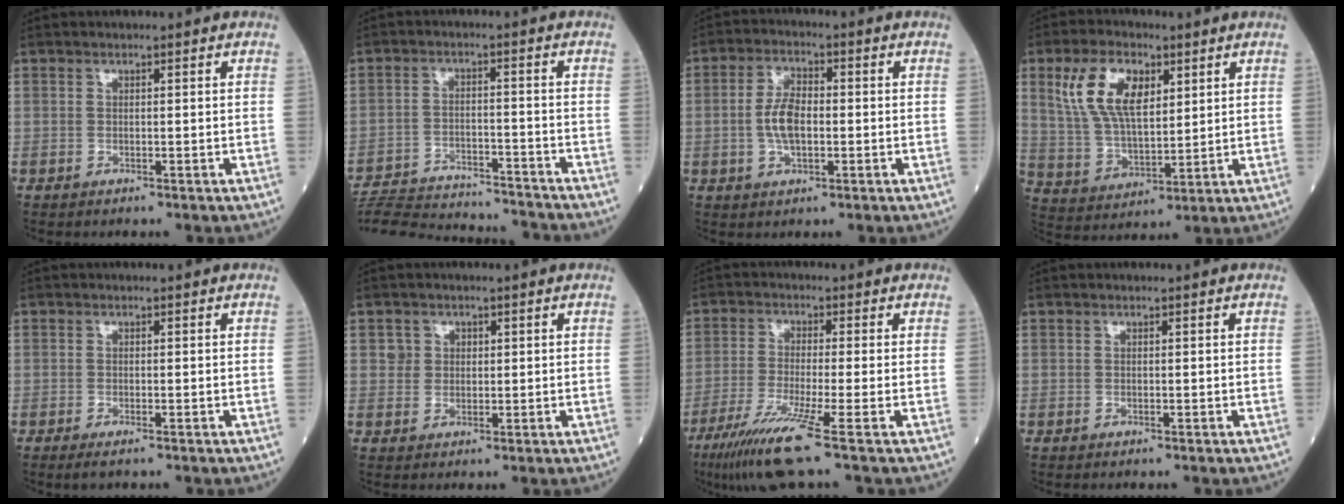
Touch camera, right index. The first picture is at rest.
{"total": 17.9, "force": [-17.2, 1.5, 4.8], "torque": [-0.104, -0.012, -0.254]}
{"total": 5.7, "force": [-0.6, 2.7, 5.0], "torque": [-0.106, 0.007, -0.014]}
{"total": 11.1, "force": [4.7, 5.4, 8.6], "torque": [-0.188, 0.018, 0.096]}
{"total": 1.5, "force": [-1.0, 0.2, 1.2], "torque": [-0.022, -0.005, -0.018]}
{"total": 2.3, "force": [0.7, 2.2, 0.2], "torque": [0.004, 0.003, 0.008]}
{"total": 9.0, "force": [-5.3, -1.2, 7.1], "torque": [-0.137, -0.034, -0.104]}
{"total": 0.0}